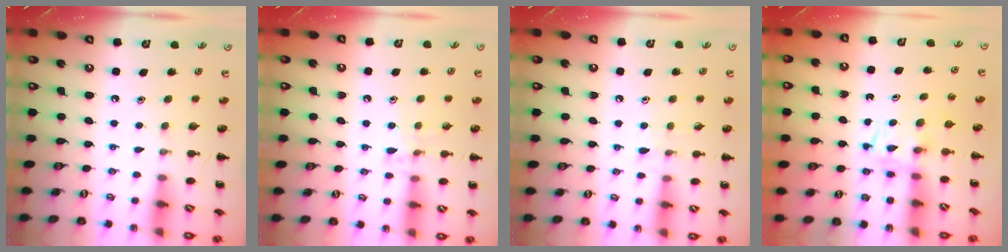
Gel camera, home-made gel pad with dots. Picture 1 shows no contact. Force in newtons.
{"total": 7.4, "press": 7.2, "slide": 1.7}
{"total": 5.6, "press": 5.1, "slide": 2.4}
{"total": 2.5, "press": 2.3, "slide": 1.0}